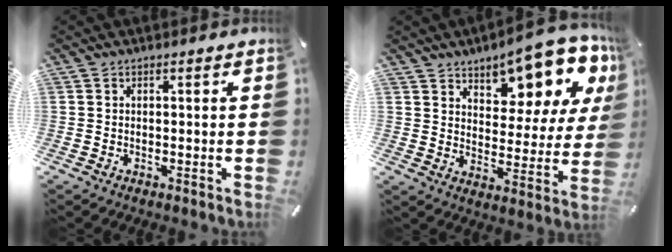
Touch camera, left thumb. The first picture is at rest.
{"total": 12.4, "force": [10.2, 5.1, 4.7], "torque": [-0.059, -0.092, 0.173]}